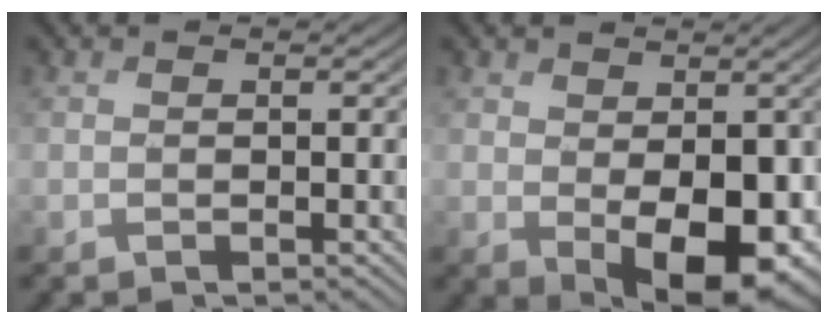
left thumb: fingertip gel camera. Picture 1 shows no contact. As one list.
[{"total": 9.6, "force": [-0.8, 5.9, 7.6], "torque": [-0.120, -0.032, 0.001]}]